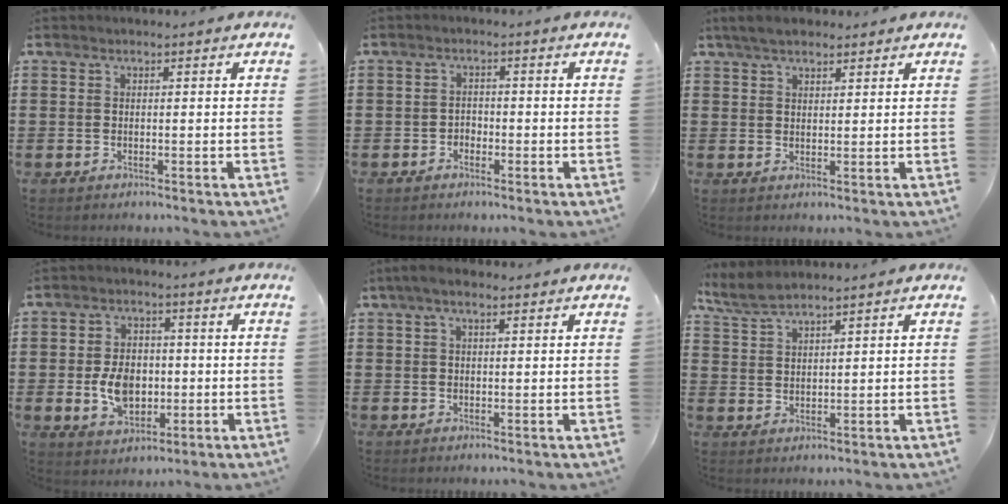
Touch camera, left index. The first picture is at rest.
{"total": 1.4, "force": [-1.1, 0.8, 0.4], "torque": [-0.013, 0.001, -0.026]}
{"total": 3.1, "force": [2.5, 1.2, 1.5], "torque": [-0.036, 0.004, 0.046]}
{"total": 7.1, "force": [-0.8, 5.0, 5.0], "torque": [-0.102, -0.001, -0.022]}
{"total": 2.7, "force": [1.3, 0.9, 2.2], "torque": [-0.044, 0.006, 0.022]}
{"total": 3.3, "force": [2.9, 0.3, 1.6], "torque": [-0.039, -0.003, 0.054]}